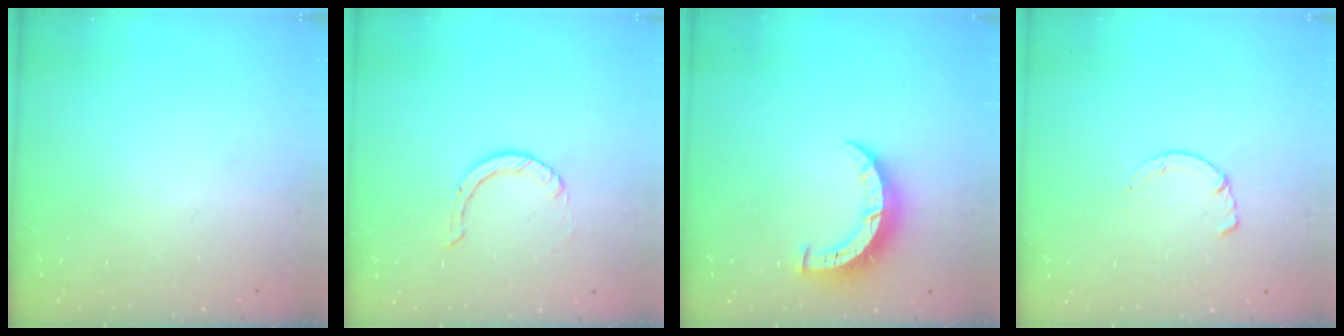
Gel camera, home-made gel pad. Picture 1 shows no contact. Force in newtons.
{"total": 0.9, "press": 0.9, "slide": 0.1}
{"total": 7.0, "press": 7.0, "slide": 0.2}
{"total": 1.4, "press": 1.4, "slide": 0.3}